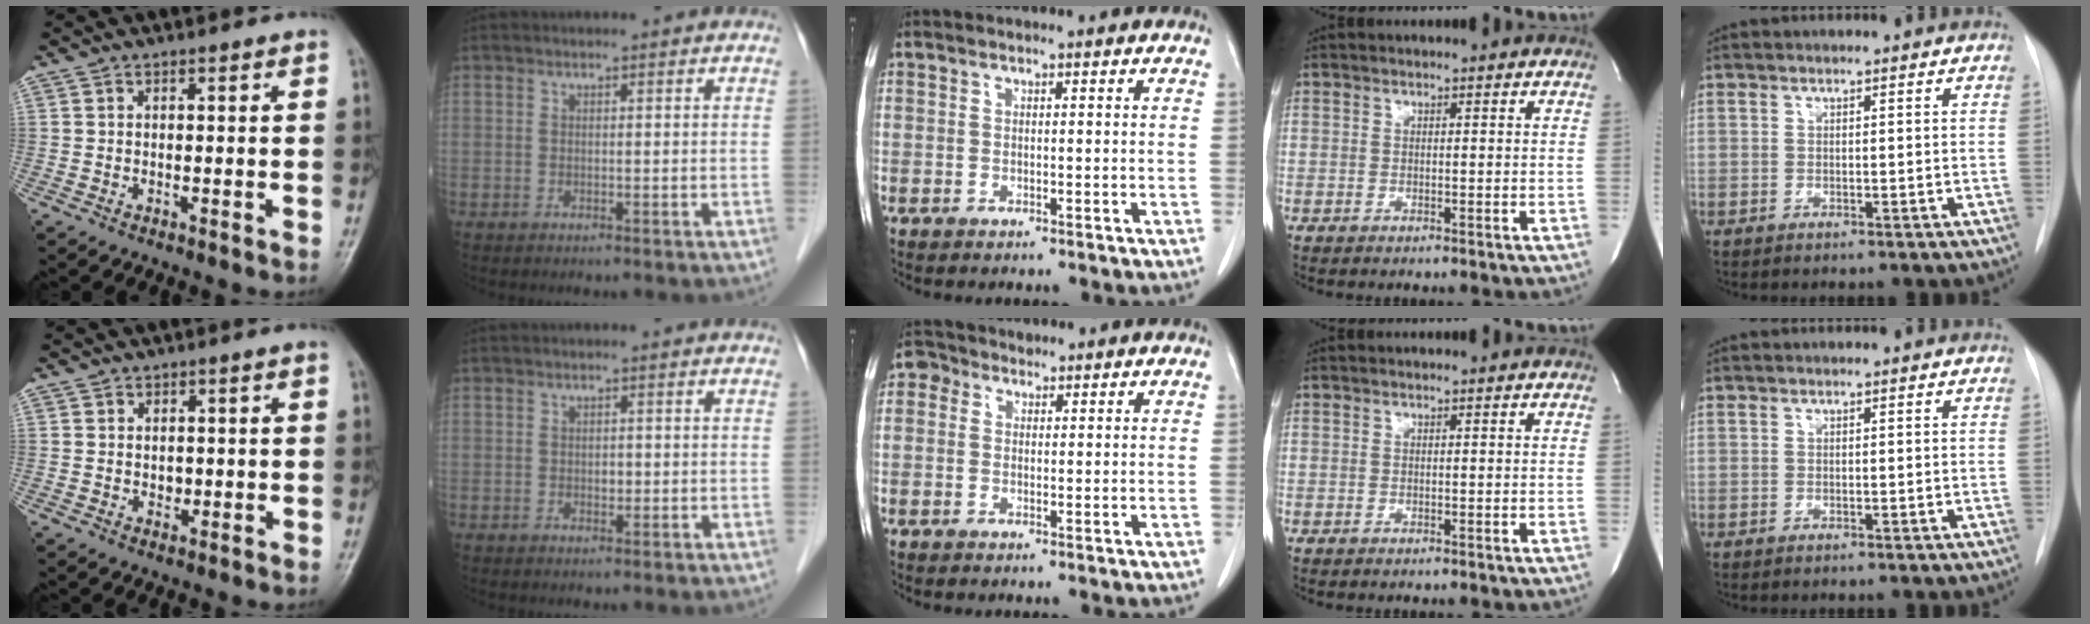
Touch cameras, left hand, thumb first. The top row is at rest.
{"thumb": {"total": 1.9, "force": [0.0, 1.7, 1.0], "torque": [-0.001, 0.001, 0.001]}, "index": {"total": 0.9, "force": [-0.1, 0.6, 0.6], "torque": [-0.010, 0.001, -0.001]}, "middle": {"total": 2.3, "force": [1.1, 2.0, 0.6], "torque": [-0.009, 0.011, 0.014]}}